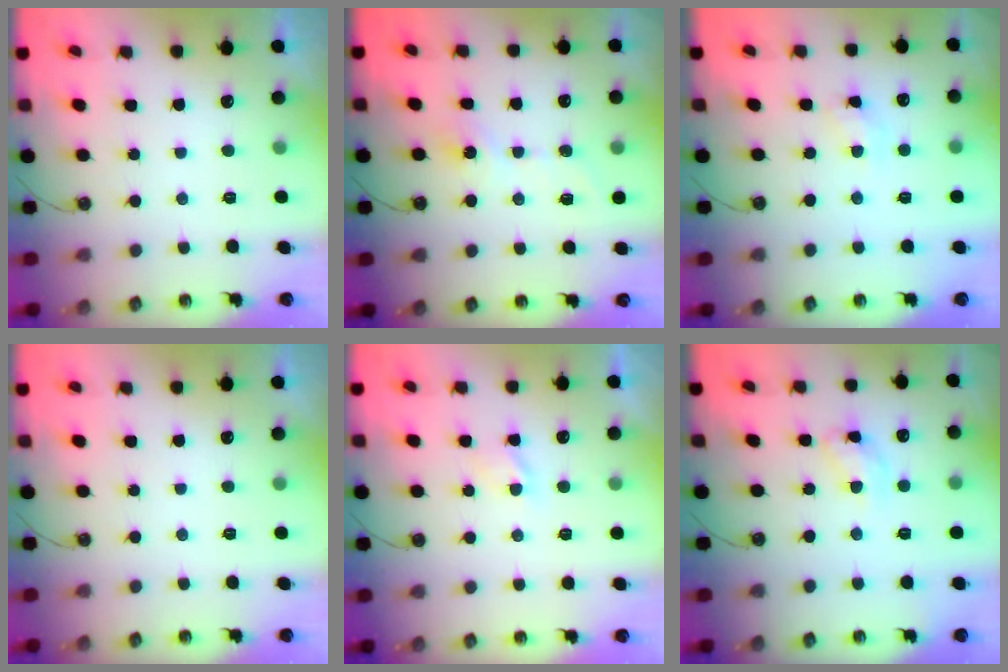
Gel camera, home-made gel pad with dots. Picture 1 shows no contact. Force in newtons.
{"total": 5.3, "press": 5.3, "slide": 0.5}
{"total": 4.4, "press": 4.3, "slide": 0.5}
{"total": 0.0}
{"total": 2.2, "press": 2.1, "slide": 0.4}
{"total": 10.6, "press": 10.6, "slide": 0.8}